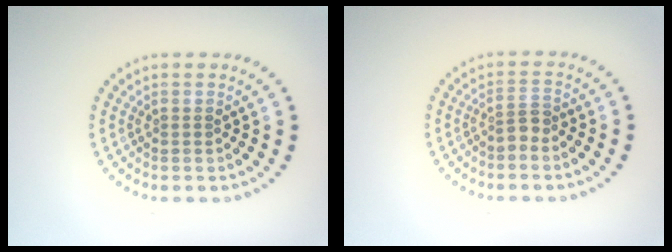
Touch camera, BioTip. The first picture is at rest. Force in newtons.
{"total": 1.7, "press": 1.4, "slide": 1.0}